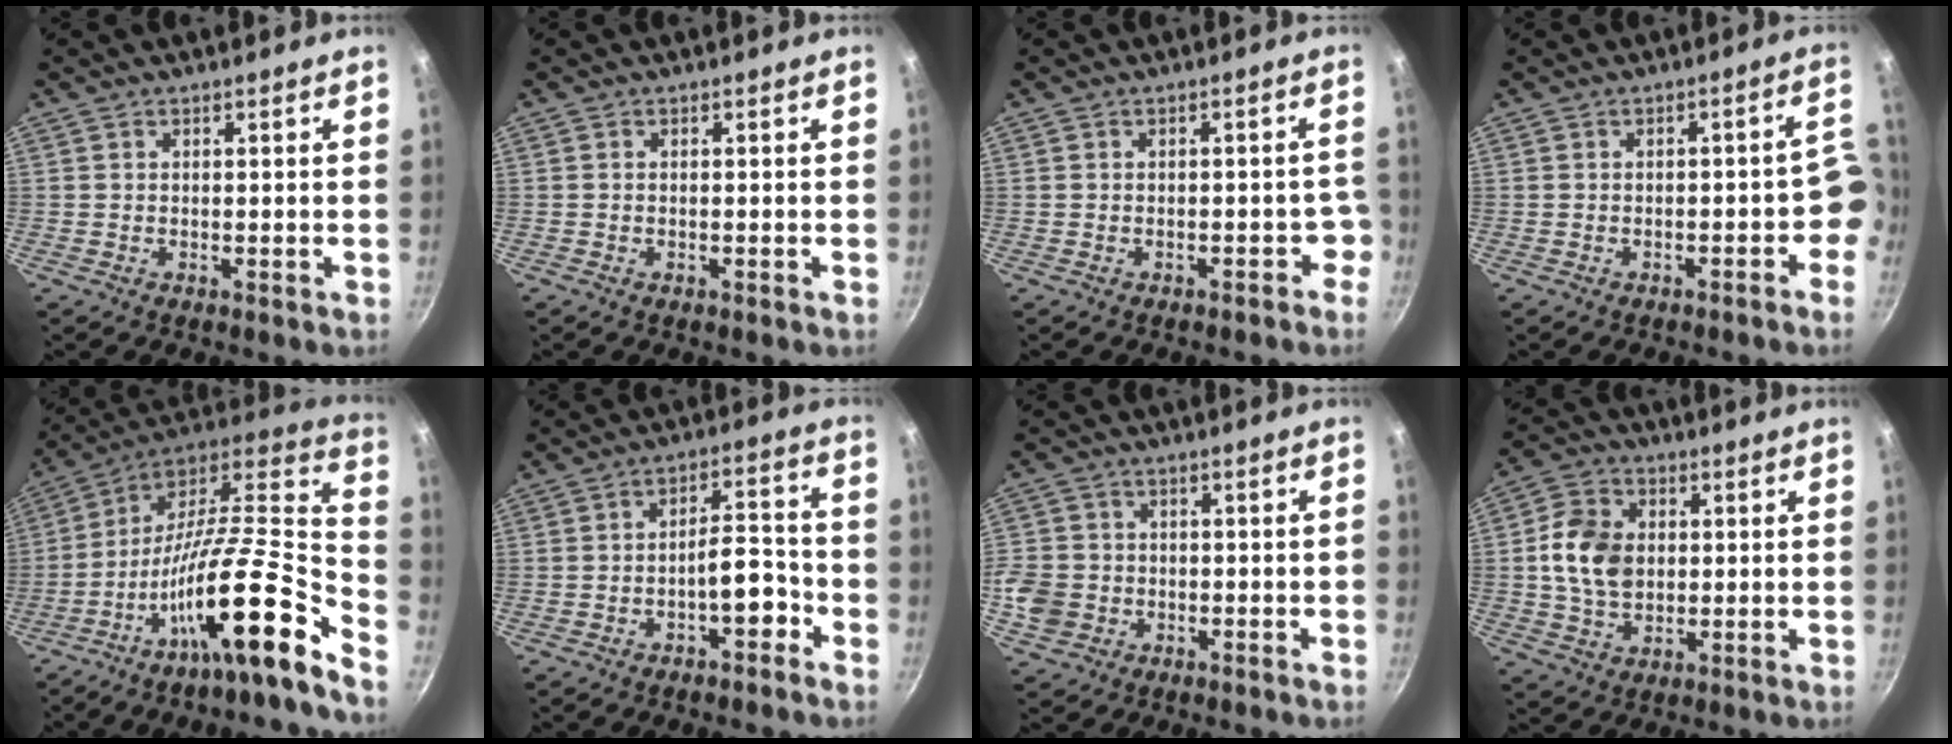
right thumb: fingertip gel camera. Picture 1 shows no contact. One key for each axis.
{"total": 0.0}
{"total": 3.1, "fx": -1.9, "fy": 1.9, "fz": 1.7, "tx": 0.023, "ty": 0.041, "tz": -0.011}
{"total": 5.3, "fx": -2.2, "fy": 2.7, "fz": 4.1, "tx": 0.000, "ty": 0.046, "tz": -0.022}
{"total": 25.5, "fx": -13.8, "fy": 4.5, "fz": 20.9, "tx": -0.275, "ty": 0.067, "tz": -0.255}
{"total": 7.1, "fx": -3.5, "fy": 2.9, "fz": 5.4, "tx": -0.060, "ty": 0.050, "tz": -0.047}
{"total": 9.1, "fx": -2.8, "fy": 7.8, "fz": 3.7, "tx": -0.085, "ty": 0.039, "tz": -0.051}
{"total": 10.9, "fx": 0.8, "fy": 8.2, "fz": 7.2, "tx": -0.111, "ty": 0.011, "tz": 0.009}